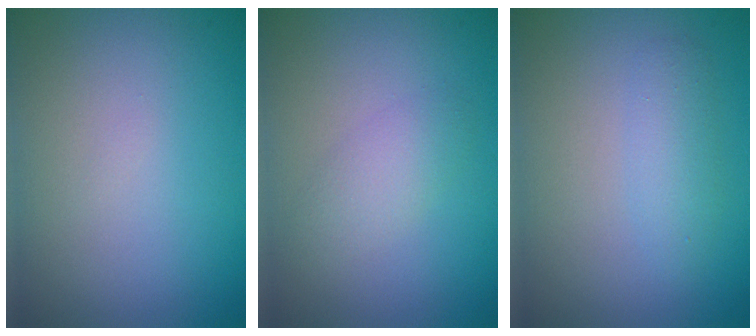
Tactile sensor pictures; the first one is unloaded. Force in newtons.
{"total": 2.1, "press": 2.1, "slide": 0.0}
{"total": 1.7, "press": 1.7, "slide": 0.0}